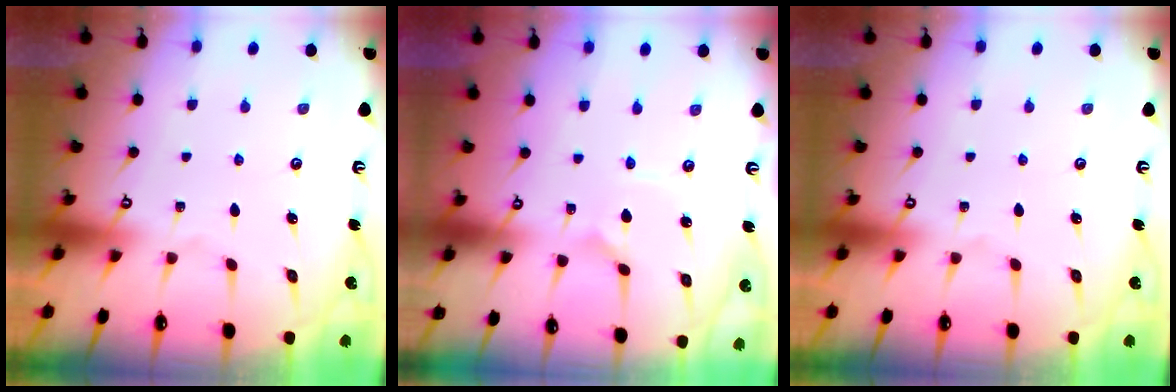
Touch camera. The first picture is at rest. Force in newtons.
{"total": 2.5, "press": 2.4, "slide": 0.4}
{"total": 0.0}